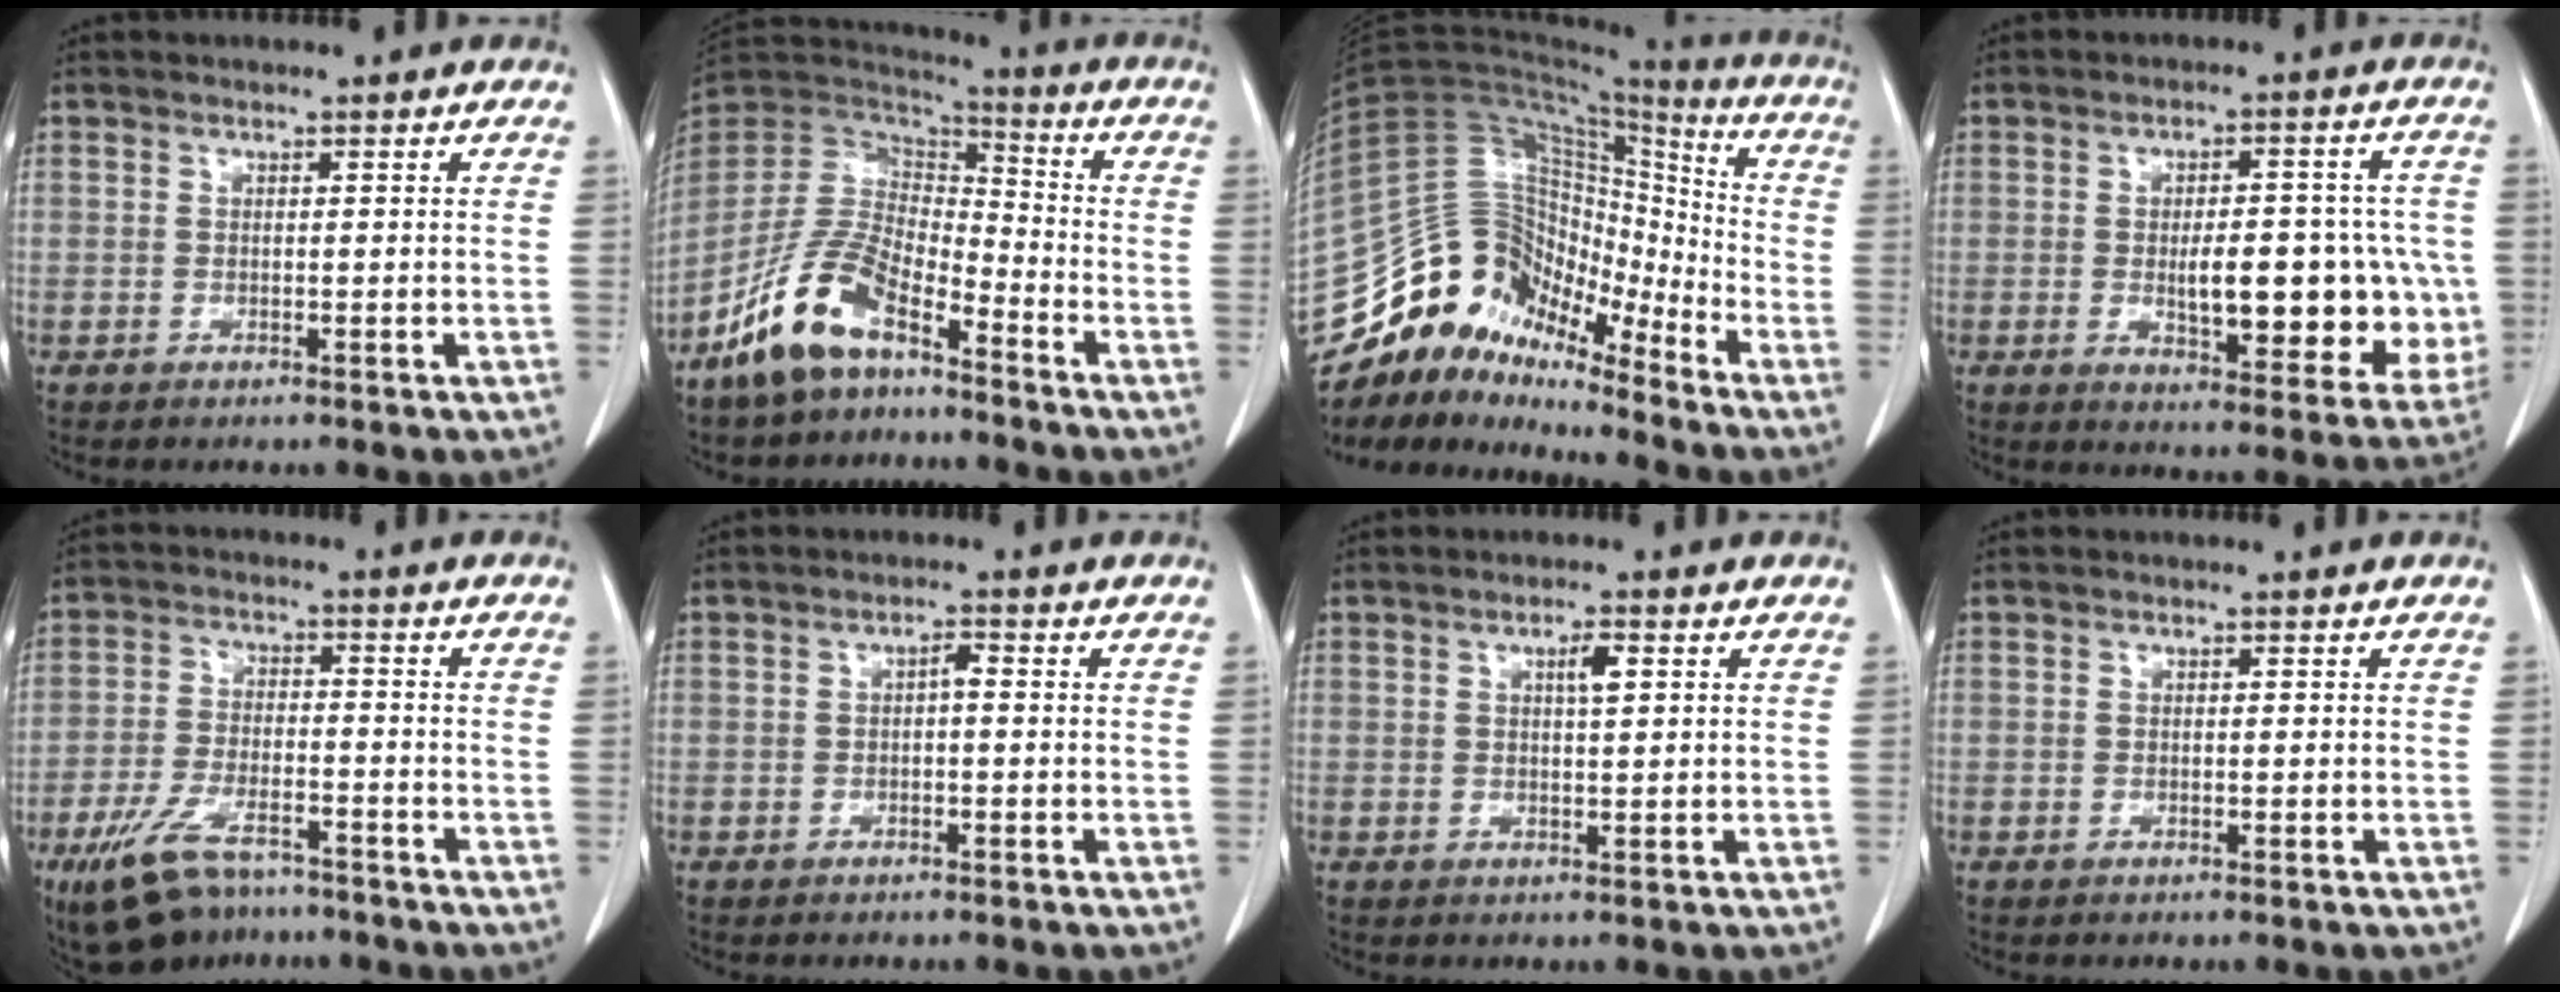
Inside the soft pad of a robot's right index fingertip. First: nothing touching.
{"total": 12.8, "force": [-8.5, 5.1, 8.2], "torque": [-0.176, 0.007, -0.168]}
{"total": 16.0, "force": [-13.3, 6.8, 5.5], "torque": [-0.091, 0.070, -0.239]}
{"total": 14.7, "force": [-1.3, 5.8, 13.5], "torque": [-0.165, 0.009, 0.000]}
{"total": 11.0, "force": [-7.8, 4.4, 6.4], "torque": [-0.134, -0.010, -0.135]}
{"total": 1.3, "force": [-0.1, 0.4, 1.2], "torque": [-0.020, 0.005, -0.002]}
{"total": 2.3, "force": [0.9, 0.4, 2.1], "torque": [-0.037, 0.000, 0.014]}
{"total": 0.0}